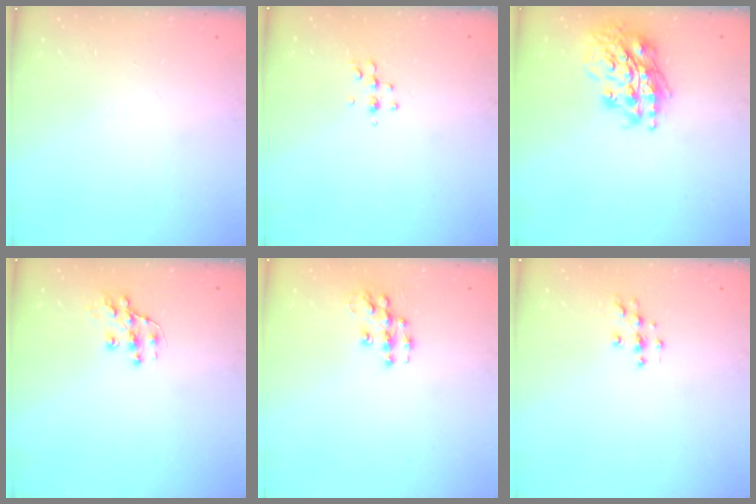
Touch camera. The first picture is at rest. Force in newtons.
{"total": 4.5, "press": 4.3, "slide": 1.2}
{"total": 18.3, "press": 18.1, "slide": 2.6}
{"total": 10.2, "press": 10.2, "slide": 0.8}
{"total": 9.2, "press": 9.2, "slide": 0.5}
{"total": 5.1, "press": 5.1, "slide": 0.3}